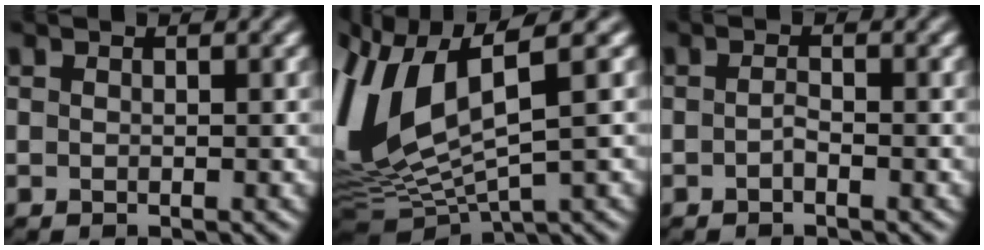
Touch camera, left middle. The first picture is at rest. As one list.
[{"total": 10.6, "force": [2.7, 4.8, 9.0], "torque": [-0.220, 0.002, 0.060]}, {"total": 0.7, "force": [-0.4, 0.2, 0.5], "torque": [-0.012, 0.006, -0.010]}]